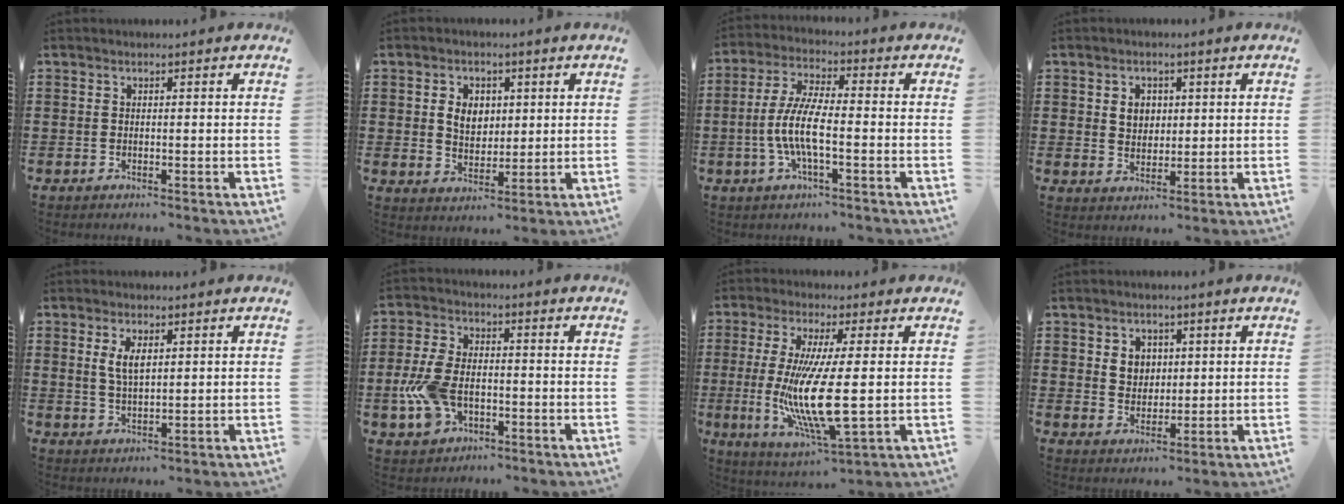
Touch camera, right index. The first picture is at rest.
{"total": 4.4, "force": [0.9, 3.4, 2.7], "torque": [-0.055, 0.009, 0.012]}
{"total": 7.6, "force": [-2.1, 1.9, 7.0], "torque": [-0.170, -0.015, -0.050]}
{"total": 3.3, "force": [0.9, 2.7, 1.7], "torque": [-0.034, 0.007, 0.012]}
{"total": 3.6, "force": [1.2, 1.5, 3.1], "torque": [-0.065, 0.005, 0.021]}
{"total": 8.1, "force": [-2.3, 5.0, 6.0], "torque": [-0.150, -0.001, -0.046]}
{"total": 12.2, "force": [0.1, 2.2, 12.0], "torque": [-0.255, -0.023, -0.002]}
{"total": 3.5, "force": [1.4, 3.0, 1.2], "torque": [-0.027, 0.008, 0.022]}